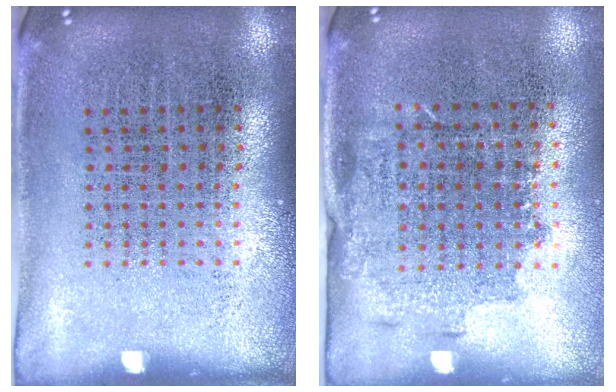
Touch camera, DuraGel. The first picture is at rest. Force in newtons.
{"total": 1.5, "press": 1.2, "slide": 1.0}